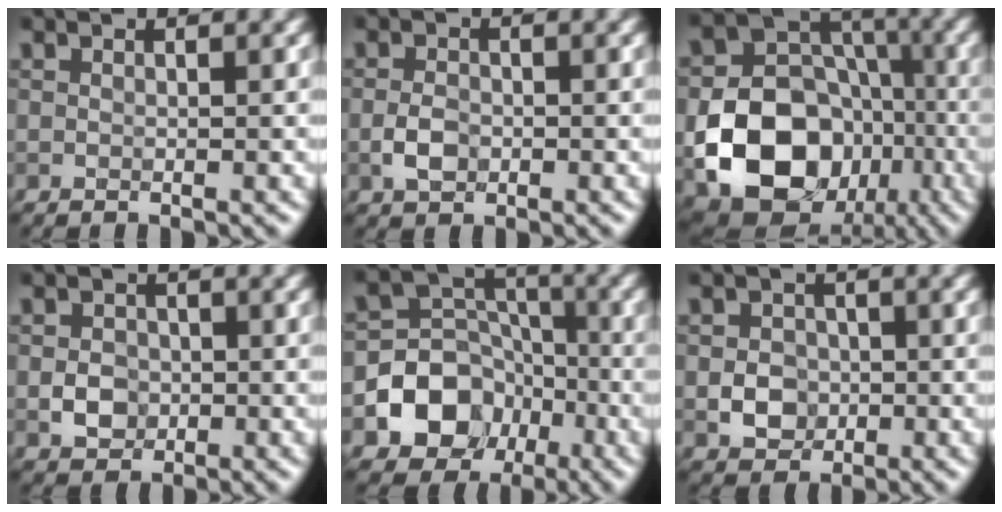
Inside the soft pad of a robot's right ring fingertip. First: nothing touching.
{"total": 2.1, "force": [-0.6, 1.4, 1.4], "torque": [-0.028, 0.001, -0.016]}
{"total": 15.4, "force": [-4.9, 12.4, 7.7], "torque": [-0.143, -0.030, -0.108]}
{"total": 2.2, "force": [-0.5, 1.9, 1.0], "torque": [-0.013, -0.001, -0.012]}
{"total": 7.7, "force": [-3.2, 6.4, 2.9], "torque": [-0.035, -0.001, -0.069]}
{"total": 2.7, "force": [-0.5, 2.3, 1.2], "torque": [-0.016, -0.002, -0.012]}